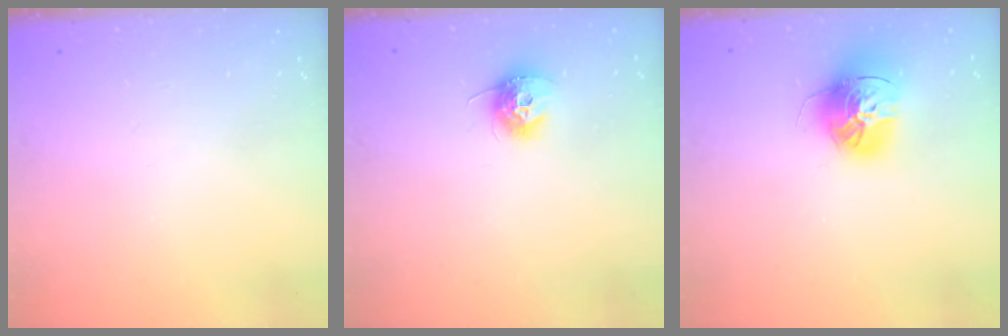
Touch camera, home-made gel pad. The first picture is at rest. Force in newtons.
{"total": 9.5, "press": 9.5, "slide": 0.4}
{"total": 15.9, "press": 15.8, "slide": 1.4}